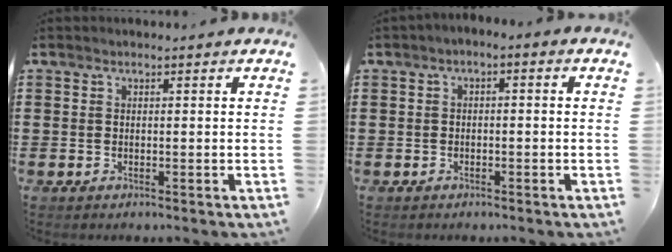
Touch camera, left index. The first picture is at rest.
{"total": 1.6, "force": [-1.4, 0.3, 0.6], "torque": [-0.013, 0.003, -0.029]}